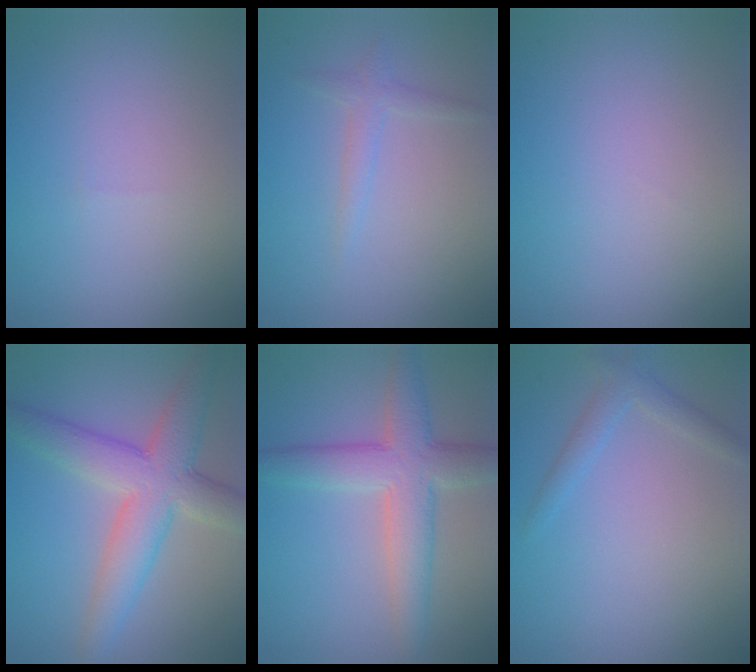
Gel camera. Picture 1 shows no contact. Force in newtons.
{"total": 1.5, "press": 1.5, "slide": 0.1}
{"total": 0.0}
{"total": 7.0, "press": 7.0, "slide": 0.2}
{"total": 5.7, "press": 5.7, "slide": 0.3}
{"total": 1.7, "press": 1.7, "slide": 0.1}